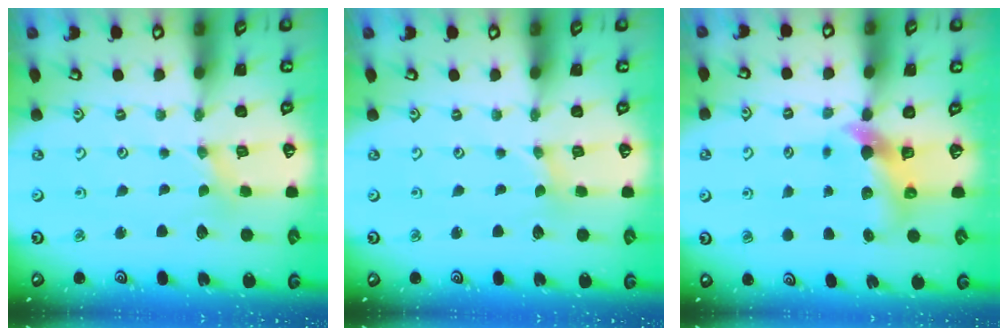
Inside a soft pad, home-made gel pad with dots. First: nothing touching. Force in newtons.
{"total": 0.0}
{"total": 6.4, "press": 6.3, "slide": 1.1}